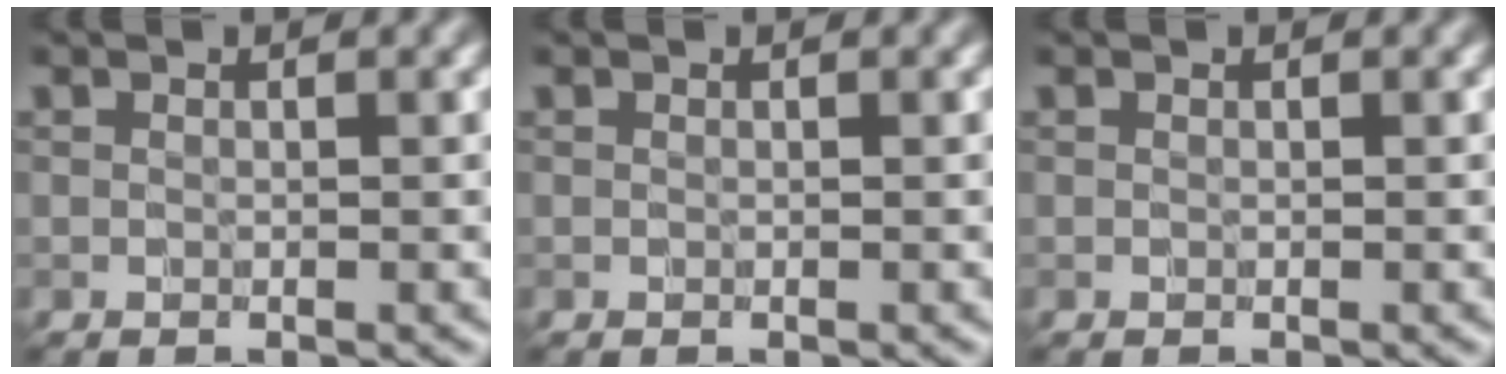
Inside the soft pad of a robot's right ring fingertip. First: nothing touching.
{"total": 0.0}
{"total": 0.0}